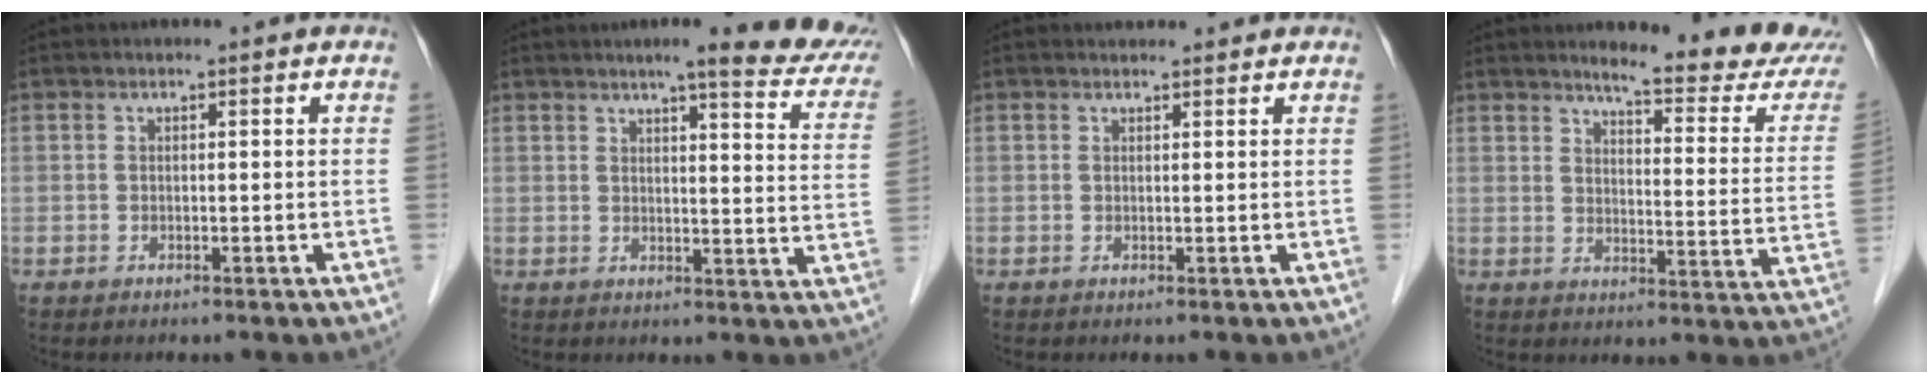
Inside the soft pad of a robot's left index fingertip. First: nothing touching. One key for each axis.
{"total": 16.5, "fx": 13.4, "fy": 2.0, "fz": 9.5, "tx": -0.100, "ty": -0.016, "tz": 0.140}
{"total": 2.9, "fx": 2.7, "fy": 0.8, "fz": 0.6, "tx": -0.010, "ty": 0.020, "tz": 0.032}
{"total": 15.6, "fx": 14.3, "fy": 0.6, "fz": 6.2, "tx": -0.078, "ty": -0.075, "tz": 0.164}